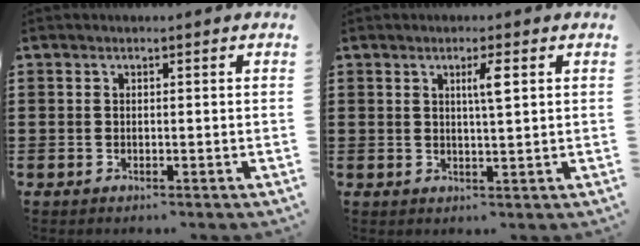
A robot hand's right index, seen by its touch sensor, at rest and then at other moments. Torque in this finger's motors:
{"motor_torque": [0.54, -0.22, 0.09, 0.03]}